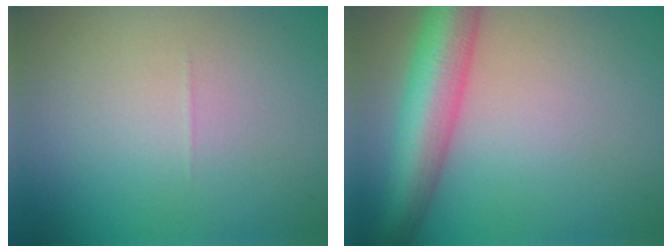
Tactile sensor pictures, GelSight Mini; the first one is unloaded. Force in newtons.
{"total": 7.7, "press": 7.7, "slide": 0.3}